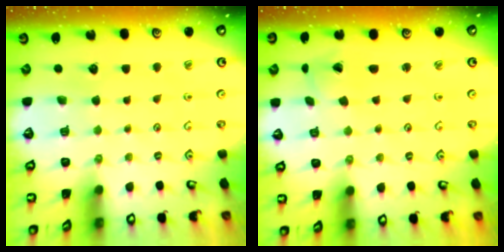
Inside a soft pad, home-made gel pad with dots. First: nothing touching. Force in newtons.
{"total": 1.2, "press": 1.2, "slide": 0.1}